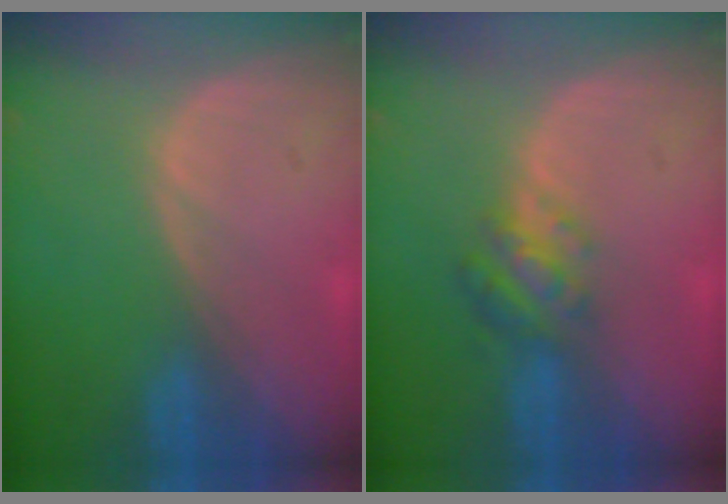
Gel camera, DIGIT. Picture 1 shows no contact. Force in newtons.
{"total": 4.8, "press": 4.4, "slide": 1.9}